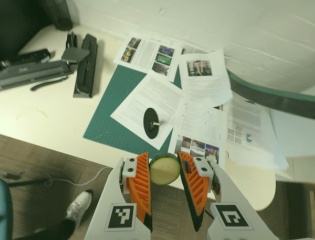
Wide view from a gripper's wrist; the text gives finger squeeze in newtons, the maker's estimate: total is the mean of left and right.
{"total": 9.5, "left": 10.2, "right": 8.9}